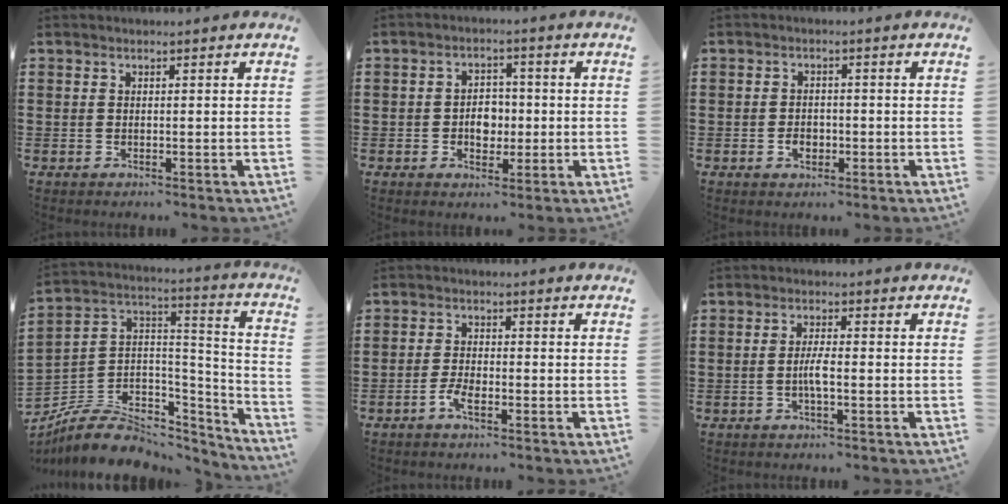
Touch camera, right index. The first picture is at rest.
{"total": 3.9, "force": [-0.6, 3.0, 2.4], "torque": [-0.036, 0.000, -0.018]}
{"total": 2.5, "force": [-0.9, 1.7, 1.5], "torque": [-0.031, 0.001, -0.018]}
{"total": 8.9, "force": [-5.7, 6.0, 3.4], "torque": [-0.076, 0.016, -0.099]}
{"total": 2.7, "force": [-1.6, 0.9, 2.0], "torque": [-0.049, -0.002, -0.035]}
{"total": 2.9, "force": [-0.7, 0.4, 2.7], "torque": [-0.064, -0.005, -0.018]}